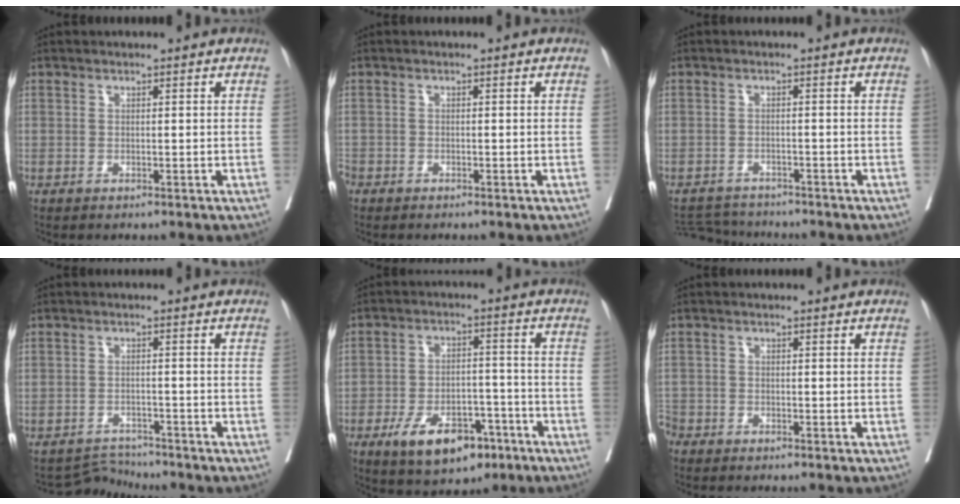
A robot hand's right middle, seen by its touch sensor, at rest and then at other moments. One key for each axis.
{"total": 2.8, "fx": -1.9, "fy": 1.7, "fz": 1.3, "tx": -0.043, "ty": -0.005, "tz": -0.038}
{"total": 5.2, "fx": -5.1, "fy": 0.6, "fz": 0.2, "tx": -0.002, "ty": -0.006, "tz": -0.086}
{"total": 3.4, "fx": -3.0, "fy": -0.3, "fz": -1.5, "tx": 0.031, "ty": -0.003, "tz": -0.048}
{"total": 11.1, "fx": -6.4, "fy": 5.4, "fz": 7.3, "tx": -0.115, "ty": 0.005, "tz": -0.098}
{"total": 3.0, "fx": -2.6, "fy": 1.2, "fz": 0.9, "tx": -0.019, "ty": -0.005, "tz": -0.055}